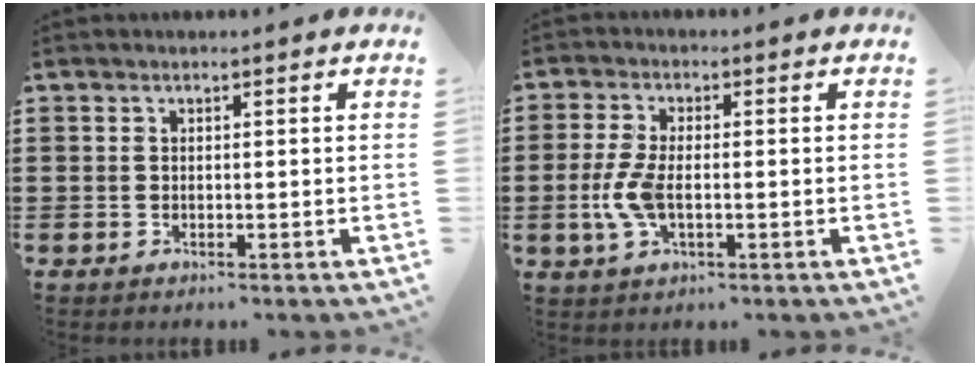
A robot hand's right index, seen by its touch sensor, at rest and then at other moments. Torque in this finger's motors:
{"motor_torque": [0.85, 0.80, 0.52, 0.14]}